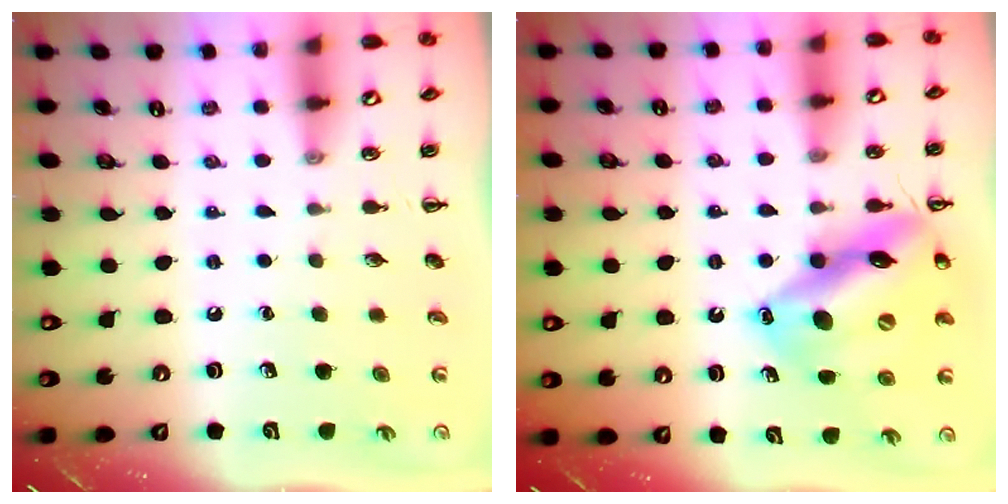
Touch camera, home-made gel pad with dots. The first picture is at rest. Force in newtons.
{"total": 16.5, "press": 16.3, "slide": 2.7}